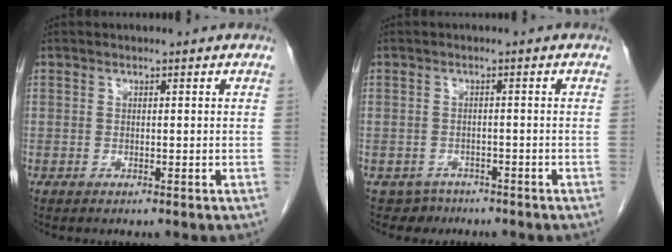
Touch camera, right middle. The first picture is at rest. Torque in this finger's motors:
{"motor_torque": [-0.42, -0.15, -0.08, -0.01]}